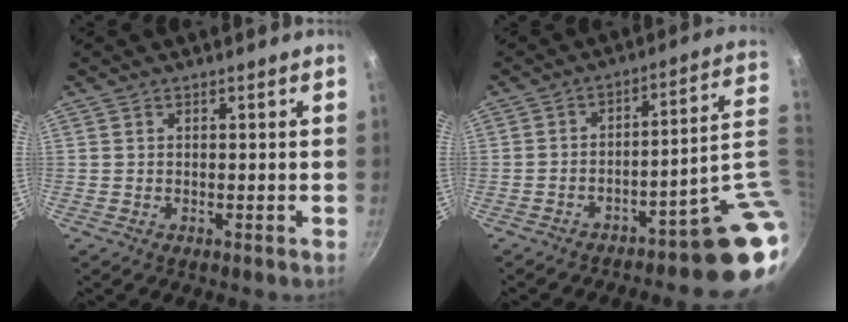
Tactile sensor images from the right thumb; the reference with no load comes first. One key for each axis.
{"total": 13.6, "fx": -3.5, "fy": 2.9, "fz": 12.8, "tx": -0.120, "ty": 0.039, "tz": -0.046}